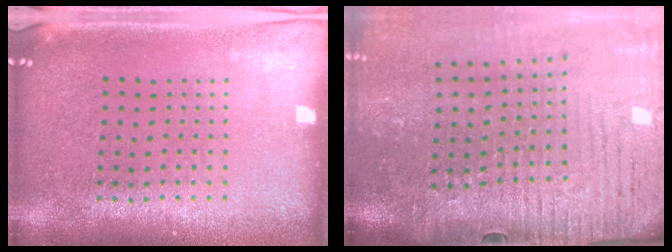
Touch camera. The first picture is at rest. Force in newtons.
{"total": 4.3, "press": 3.7, "slide": 2.2}